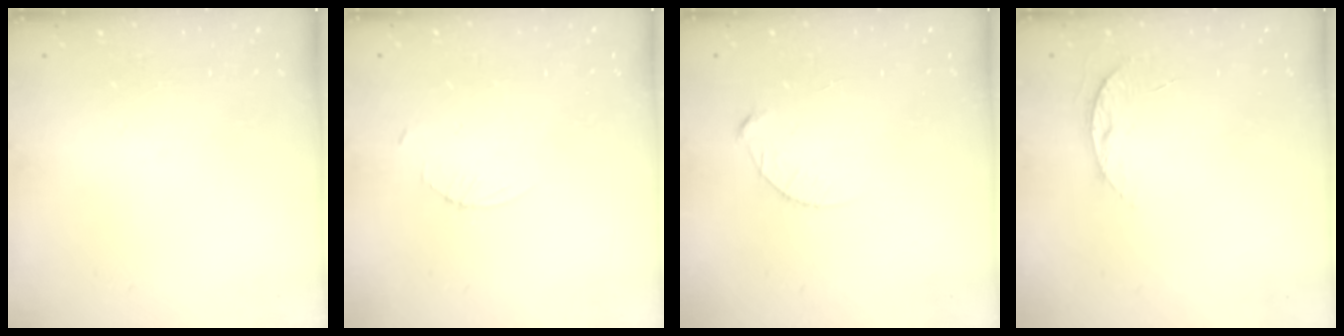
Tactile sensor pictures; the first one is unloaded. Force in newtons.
{"total": 2.3, "press": 2.3, "slide": 0.3}
{"total": 3.7, "press": 3.7, "slide": 0.4}
{"total": 5.8, "press": 5.8, "slide": 0.6}